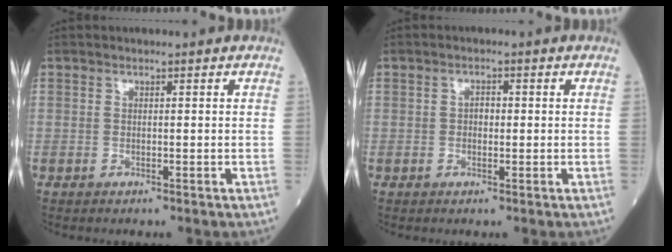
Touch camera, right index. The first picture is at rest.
{"total": 1.5, "force": [0.0, 1.0, 1.2], "torque": [-0.018, 0.004, -0.001]}